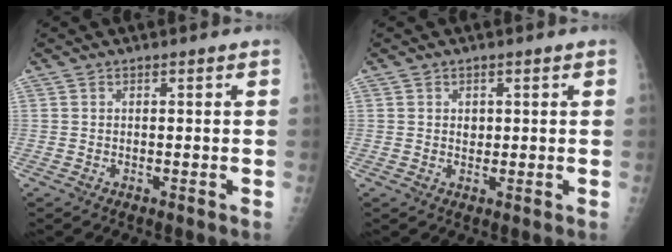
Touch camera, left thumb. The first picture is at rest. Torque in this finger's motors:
{"motor_torque": [-0.01, -0.01, 0.08, 0.00, -0.01]}